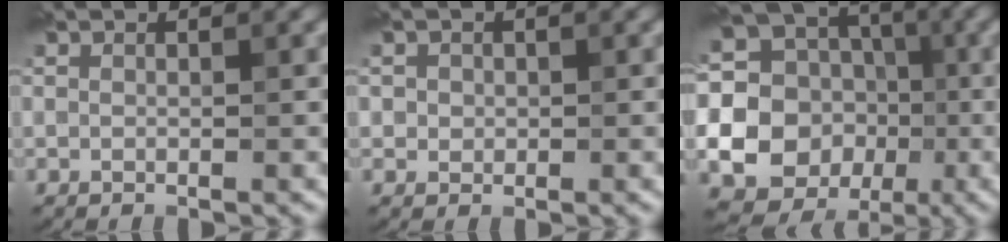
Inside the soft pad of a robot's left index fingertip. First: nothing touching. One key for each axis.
{"total": 1.1, "fx": 0.2, "fy": 1.1, "fz": 0.3, "tx": 0.003, "ty": -0.004, "tz": 0.005}
{"total": 22.0, "fx": -0.9, "fy": 20.9, "fz": 6.8, "tx": -0.163, "ty": 0.003, "tz": -0.063}